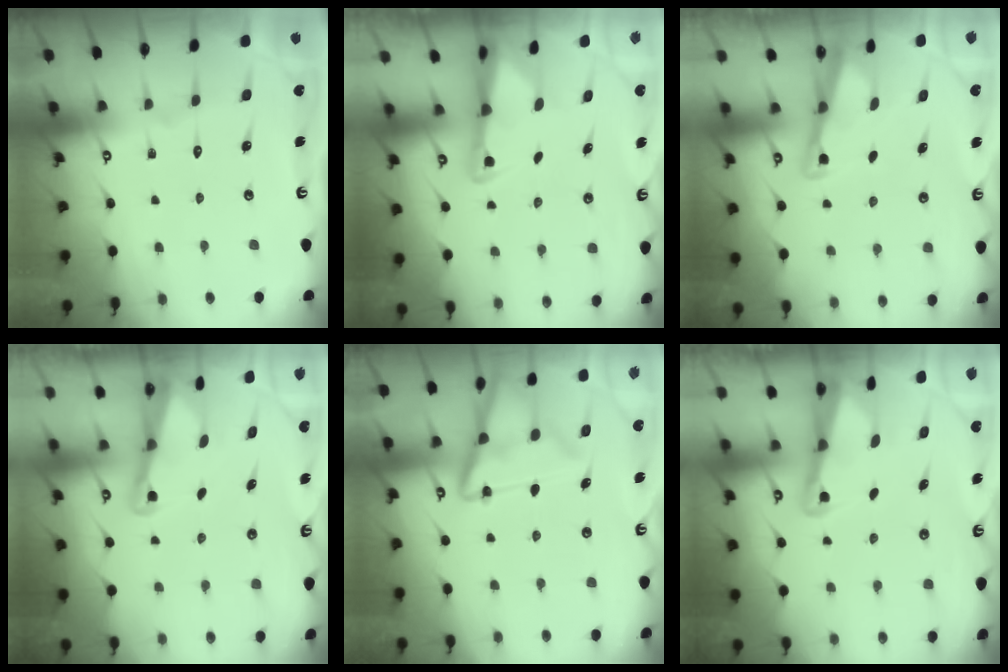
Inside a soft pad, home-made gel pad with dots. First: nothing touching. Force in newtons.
{"total": 2.3, "press": 2.2, "slide": 0.6}
{"total": 2.8, "press": 2.8, "slide": 0.4}
{"total": 2.1, "press": 2.1, "slide": 0.3}
{"total": 13.8, "press": 13.8, "slide": 1.3}
{"total": 2.7, "press": 2.6, "slide": 0.6}